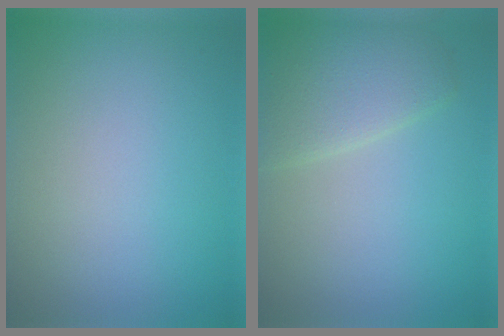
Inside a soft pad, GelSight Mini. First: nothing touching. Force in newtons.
{"total": 3.8, "press": 3.8, "slide": 0.2}